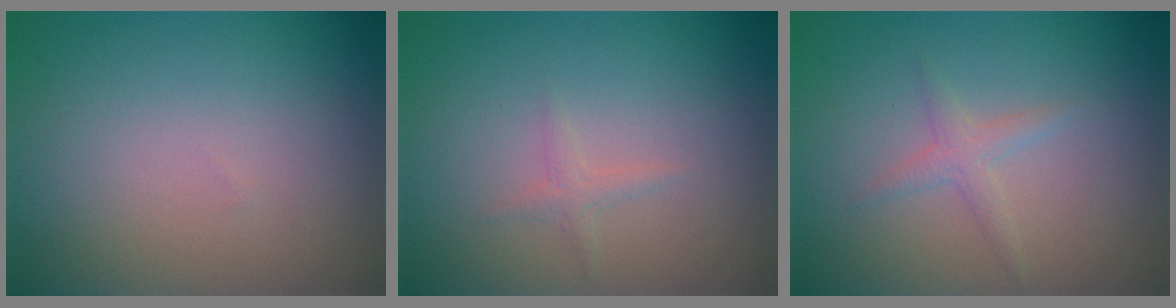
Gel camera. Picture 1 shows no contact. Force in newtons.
{"total": 0.8, "press": 0.8, "slide": 0.1}
{"total": 1.4, "press": 1.4, "slide": 0.1}